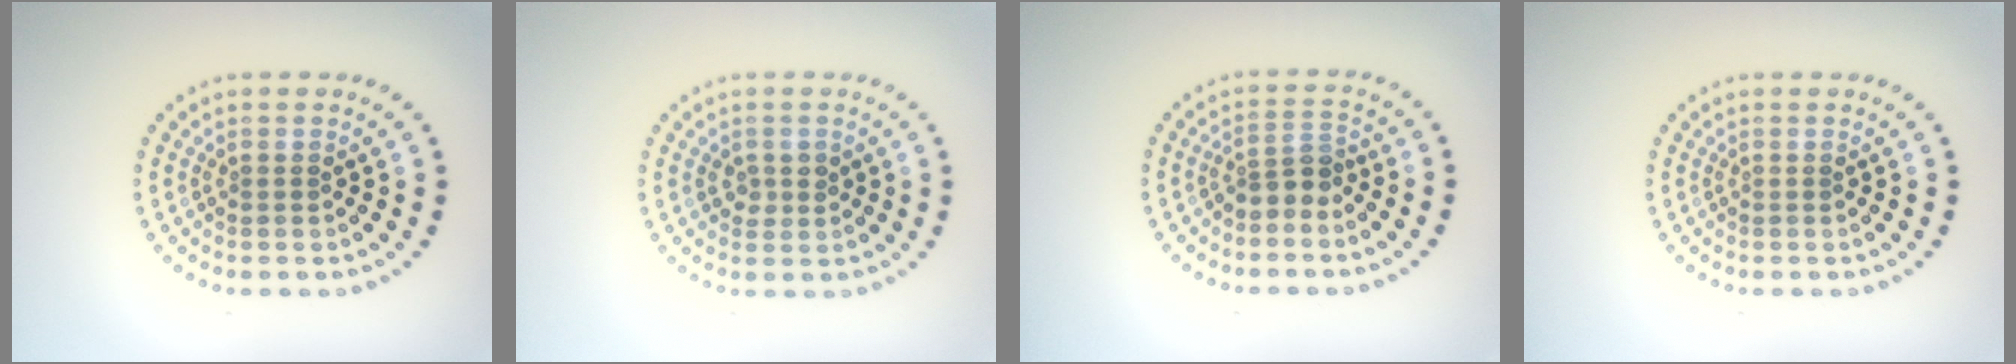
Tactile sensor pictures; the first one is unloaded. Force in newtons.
{"total": 1.4, "press": 1.4, "slide": 0.3}
{"total": 2.2, "press": 1.8, "slide": 1.4}
{"total": 0.0}